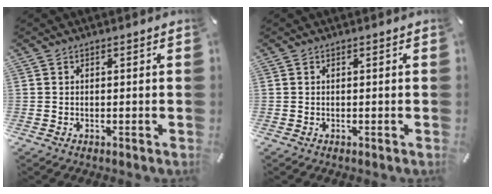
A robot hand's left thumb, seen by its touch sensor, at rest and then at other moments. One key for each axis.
{"total": 0.0}